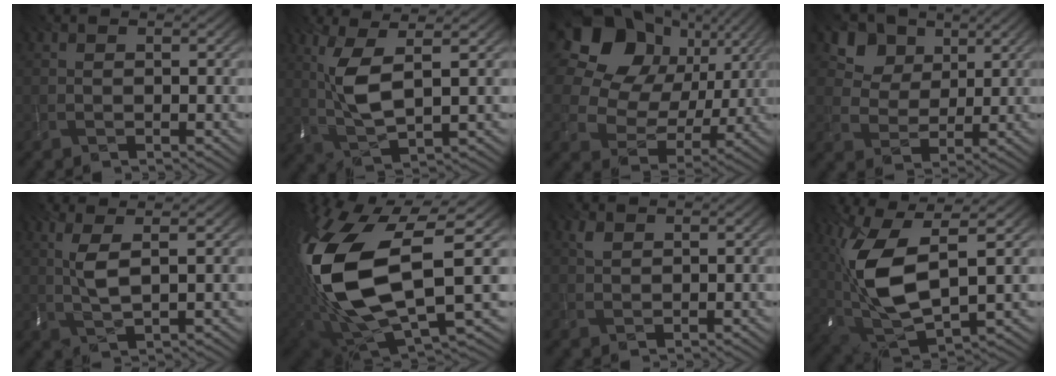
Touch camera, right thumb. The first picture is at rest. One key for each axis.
{"total": 7.0, "fx": 1.9, "fy": 1.9, "fz": 6.4, "tx": -0.151, "ty": 0.000, "tz": 0.041}
{"total": 19.5, "fx": 8.6, "fy": 14.3, "fz": 10.2, "tx": -0.272, "ty": 0.076, "tz": 0.168}
{"total": 7.9, "fx": 4.6, "fy": 5.5, "fz": 3.2, "tx": -0.079, "ty": -0.015, "tz": 0.091}
{"total": 4.2, "fx": 1.4, "fy": 0.8, "fz": 3.9, "tx": -0.093, "ty": 0.004, "tz": 0.034}
{"total": 17.8, "fx": 1.2, "fy": 8.7, "fz": 15.5, "tx": -0.358, "ty": -0.026, "tz": 0.019}
{"total": 1.4, "fx": 0.9, "fy": 0.7, "fz": 0.8, "tx": -0.023, "ty": 0.003, "tz": 0.019}
{"total": 14.0, "fx": 2.4, "fy": 5.9, "fz": 12.5, "tx": -0.299, "ty": -0.005, "tz": 0.055}